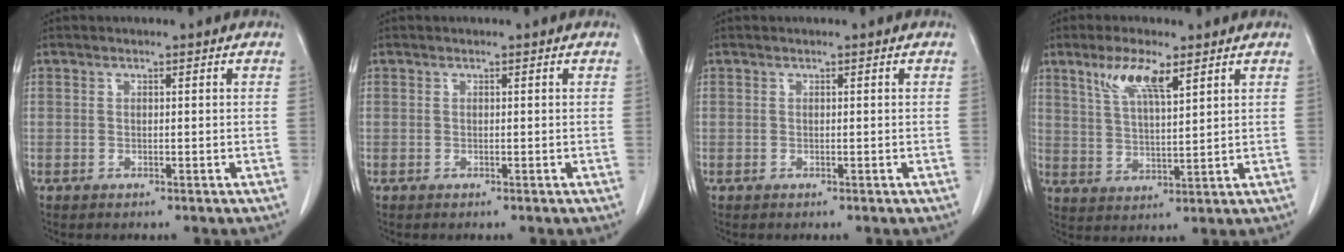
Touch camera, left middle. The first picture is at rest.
{"total": 0.0}
{"total": 0.0}
{"total": 7.2, "force": [4.3, 1.2, 5.6], "torque": [-0.115, 0.001, 0.085]}